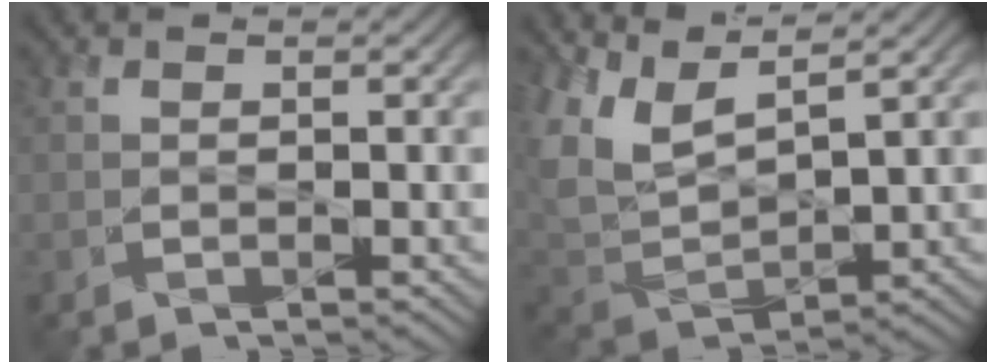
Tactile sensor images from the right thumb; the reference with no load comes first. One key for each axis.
{"total": 9.1, "fx": 5.4, "fy": 3.6, "fz": 6.4, "tx": -0.166, "ty": 0.009, "tz": 0.108}